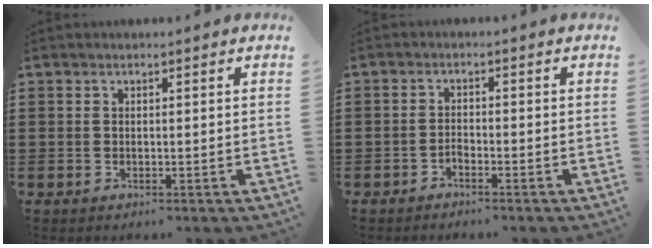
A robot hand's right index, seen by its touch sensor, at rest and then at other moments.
{"total": 1.4, "force": [-1.2, 0.7, 0.2], "torque": [-0.008, 0.002, -0.024]}